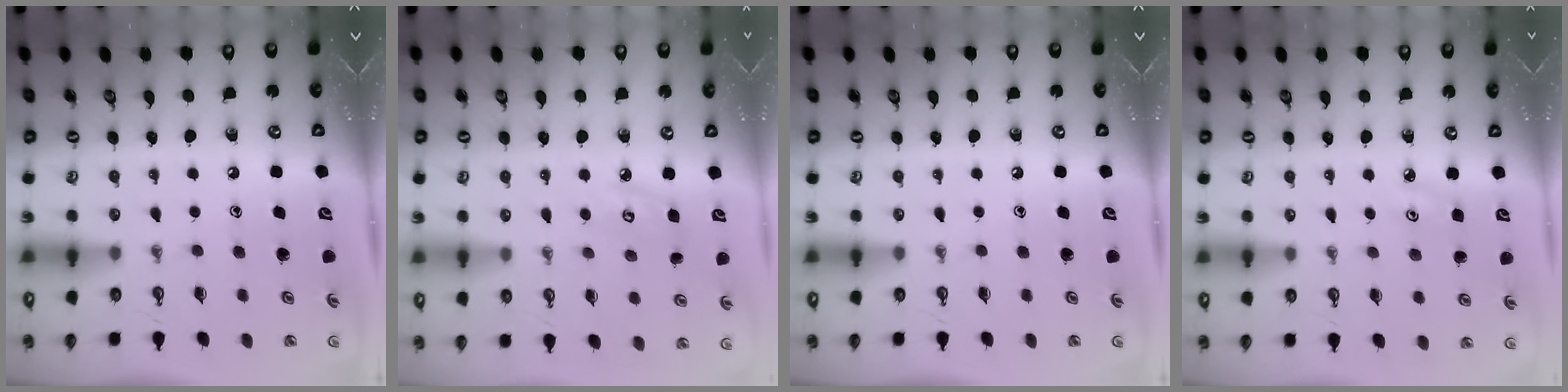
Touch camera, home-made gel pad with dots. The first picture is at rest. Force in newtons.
{"total": 5.2, "press": 5.2, "slide": 0.4}
{"total": 0.0}
{"total": 3.7, "press": 3.7, "slide": 0.3}